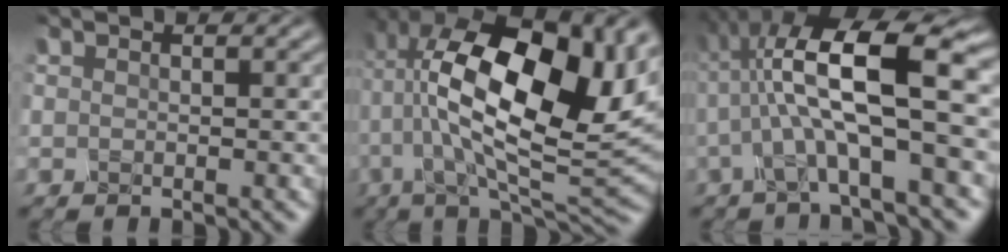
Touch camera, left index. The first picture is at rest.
{"total": 16.0, "force": [1.4, 6.6, 14.5], "torque": [-0.256, 0.007, 0.040]}
{"total": 9.3, "force": [-0.6, 2.0, 9.0], "torque": [-0.166, 0.009, 0.009]}